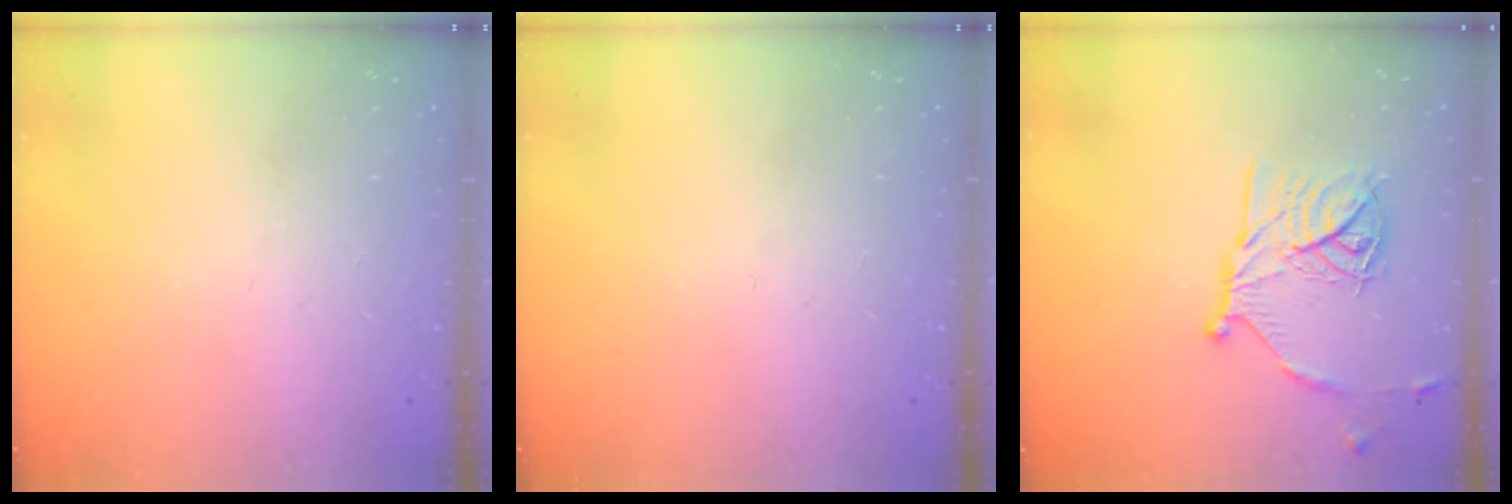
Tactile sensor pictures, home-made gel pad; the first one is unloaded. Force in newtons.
{"total": 0.0}
{"total": 17.0, "press": 17.0, "slide": 1.0}